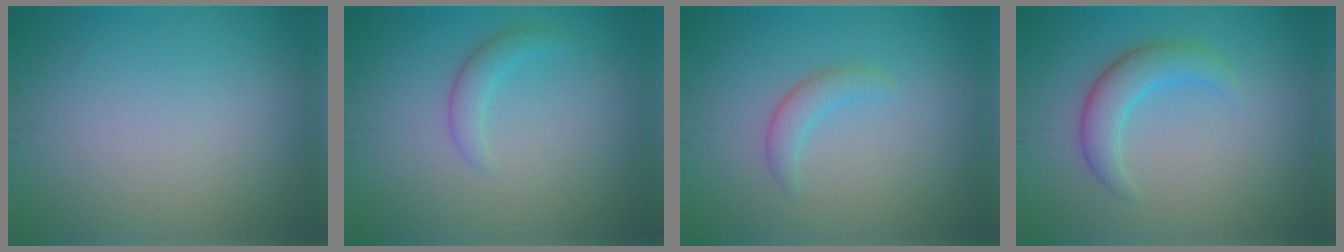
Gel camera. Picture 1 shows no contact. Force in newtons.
{"total": 1.5, "press": 1.5, "slide": 0.1}
{"total": 1.5, "press": 1.5, "slide": 0.1}
{"total": 3.0, "press": 3.0, "slide": 0.1}